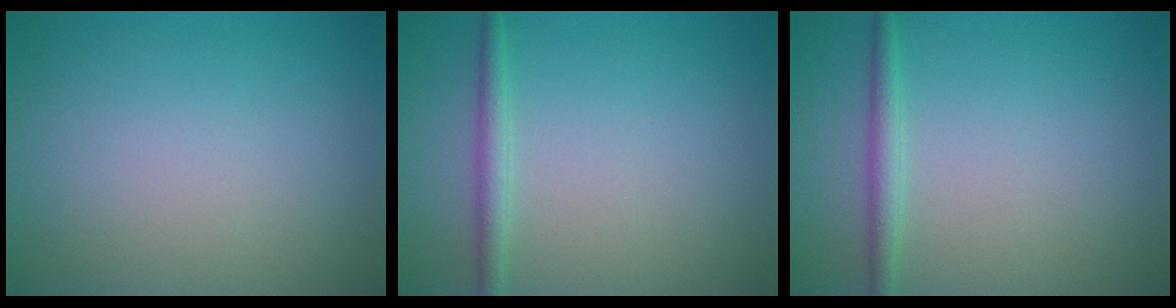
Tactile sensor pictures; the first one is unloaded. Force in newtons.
{"total": 1.8, "press": 1.8, "slide": 0.1}
{"total": 1.8, "press": 1.8, "slide": 0.1}